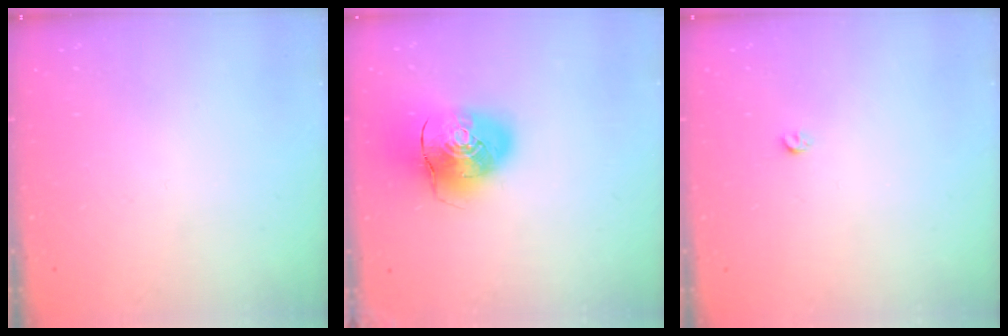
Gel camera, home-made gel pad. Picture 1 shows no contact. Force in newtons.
{"total": 13.0, "press": 12.8, "slide": 2.4}
{"total": 2.8, "press": 2.8, "slide": 0.5}